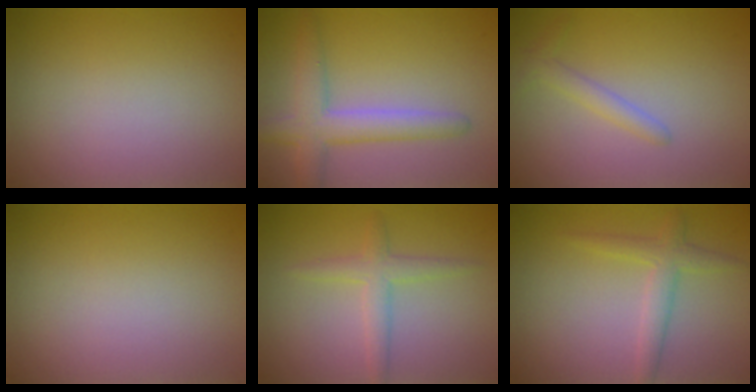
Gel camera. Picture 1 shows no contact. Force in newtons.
{"total": 4.3, "press": 4.3, "slide": 0.1}
{"total": 1.5, "press": 1.5, "slide": 0.1}
{"total": 0.0}
{"total": 2.3, "press": 2.3, "slide": 0.2}
{"total": 2.3, "press": 2.3, "slide": 0.1}